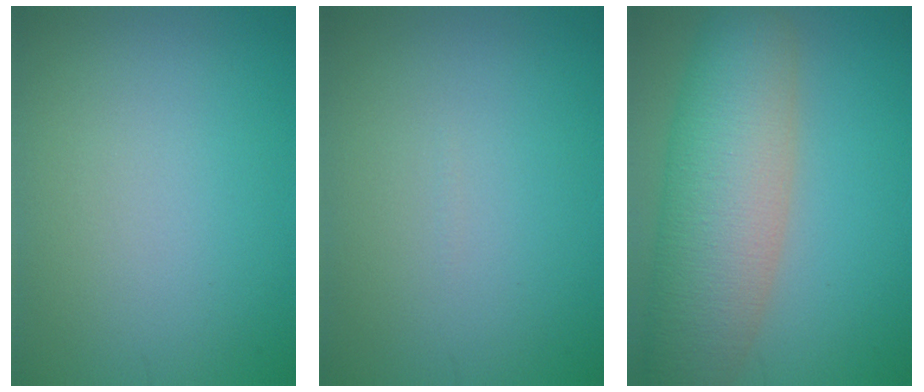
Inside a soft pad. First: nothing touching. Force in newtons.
{"total": 0.0}
{"total": 10.4, "press": 10.4, "slide": 0.5}